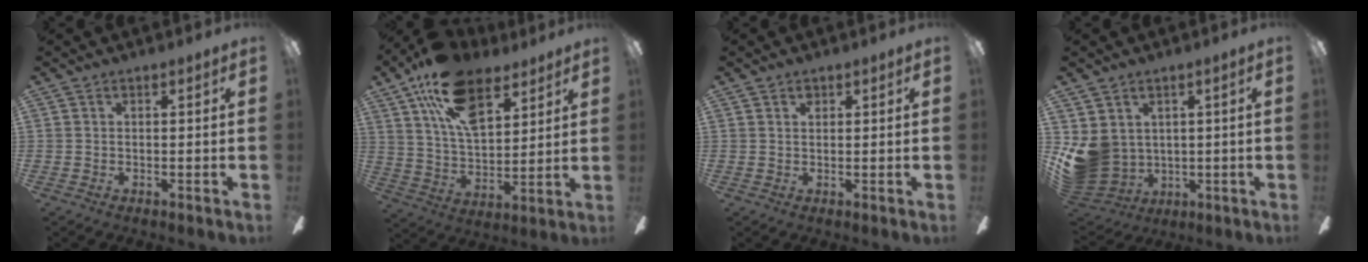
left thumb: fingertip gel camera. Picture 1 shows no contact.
{"total": 18.4, "force": [10.7, 9.5, 11.5], "torque": [-0.209, -0.031, 0.193]}
{"total": 1.1, "force": [0.7, 0.7, 0.4], "torque": [-0.001, -0.001, 0.012]}
{"total": 9.0, "force": [1.1, 8.2, 3.4], "torque": [-0.109, -0.013, 0.028]}